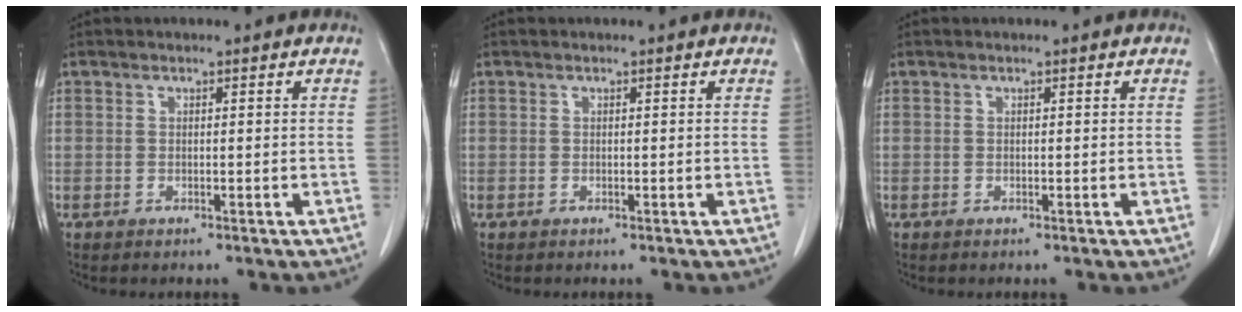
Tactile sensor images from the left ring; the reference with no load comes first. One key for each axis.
{"total": 0.0}
{"total": 0.0}